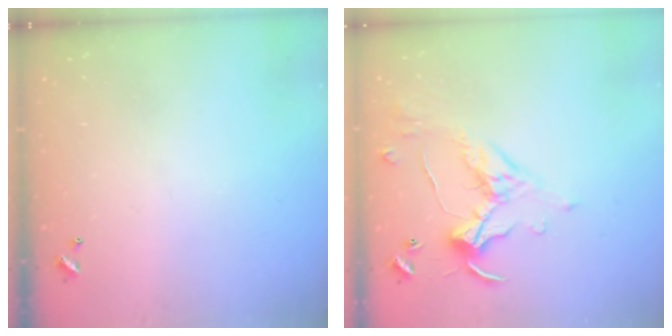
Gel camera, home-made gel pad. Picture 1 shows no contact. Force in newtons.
{"total": 1.1, "press": 1.1, "slide": 0.1}